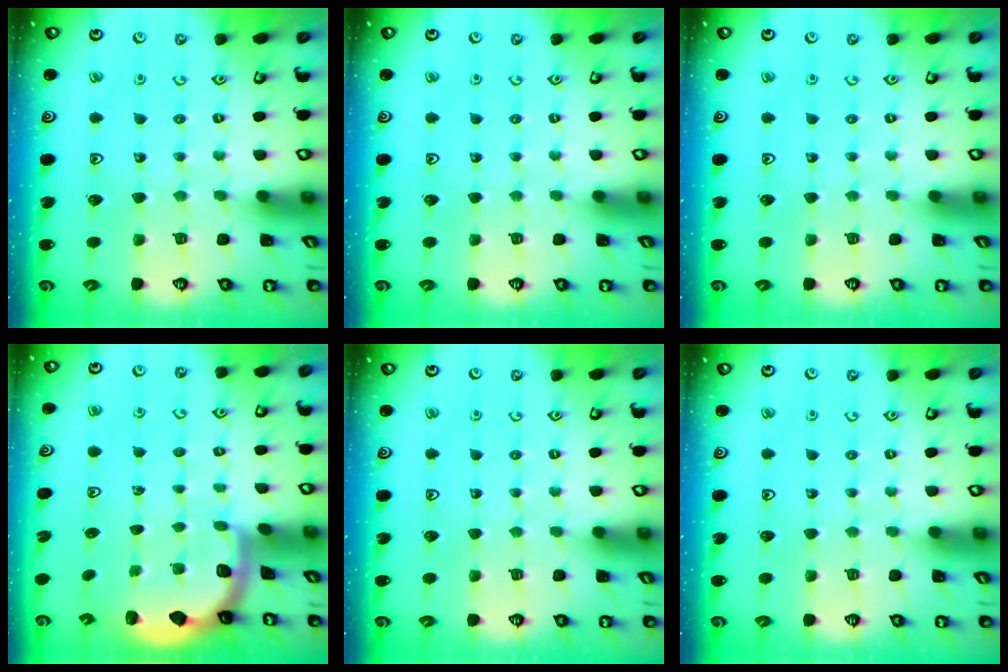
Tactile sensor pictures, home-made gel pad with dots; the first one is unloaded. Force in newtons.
{"total": 0.0}
{"total": 0.0}
{"total": 1.8, "press": 1.7, "slide": 0.3}
{"total": 0.0}
{"total": 0.0}